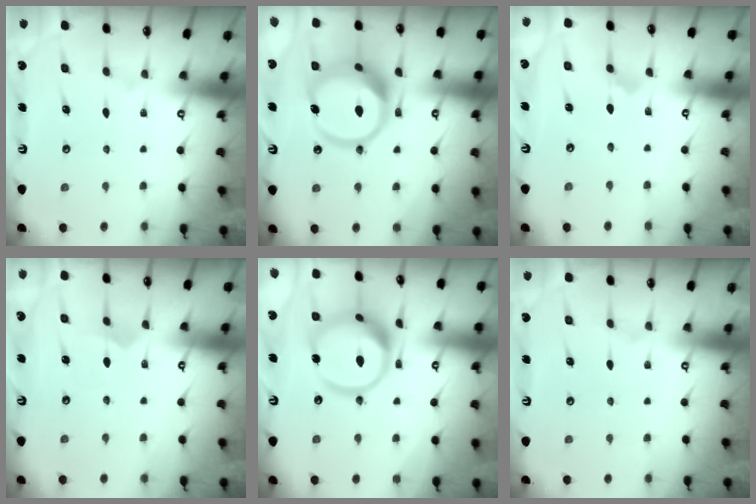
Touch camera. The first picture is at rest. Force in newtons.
{"total": 15.6, "press": 15.5, "slide": 2.1}
{"total": 0.7, "press": 0.7, "slide": 0.1}
{"total": 2.6, "press": 2.6, "slide": 0.2}
{"total": 16.8, "press": 16.7, "slide": 1.7}
{"total": 0.0}